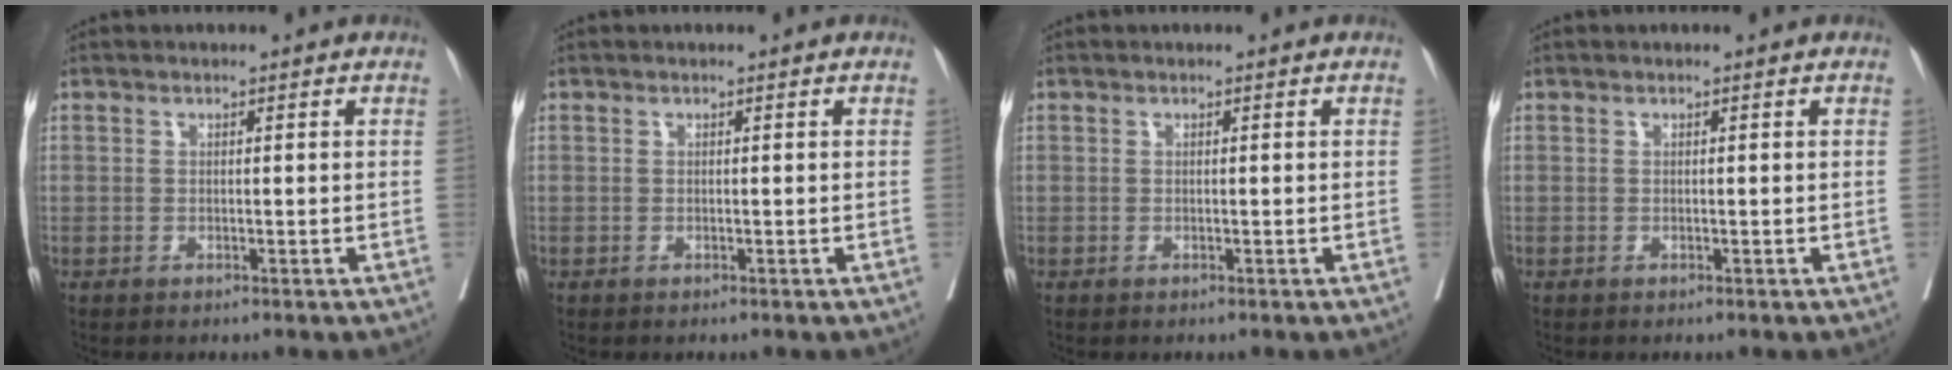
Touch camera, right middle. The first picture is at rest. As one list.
[{"total": 0.0}, {"total": 0.0}, {"total": 0.0}]